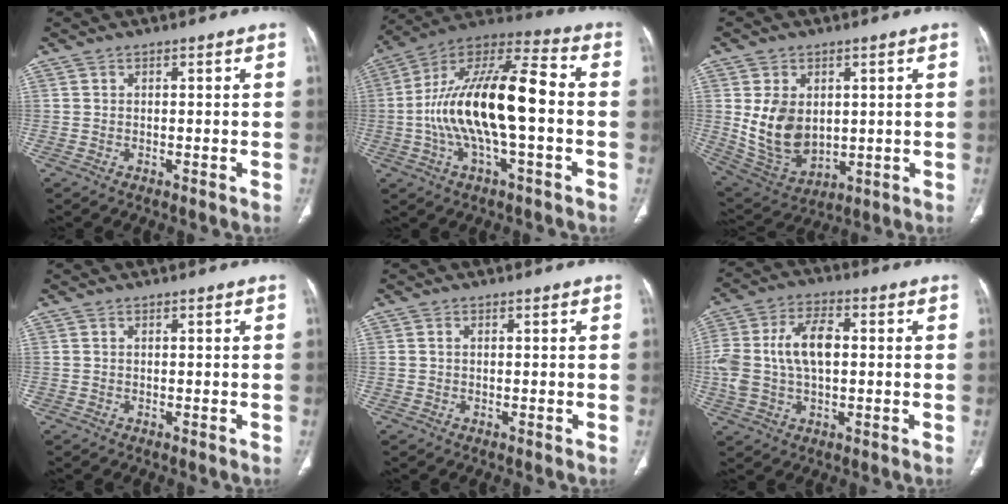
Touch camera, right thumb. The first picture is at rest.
{"total": 20.9, "force": [-2.0, 7.4, 19.4], "torque": [-0.363, 0.044, -0.039]}
{"total": 12.1, "force": [1.3, 8.6, 8.4], "torque": [-0.128, -0.015, 0.052]}
{"total": 0.0}
{"total": 0.7, "force": [0.0, 0.6, 0.4], "torque": [-0.010, 0.004, 0.003]}
{"total": 13.6, "force": [0.9, 7.9, 11.1], "torque": [-0.232, 0.024, 0.016]}